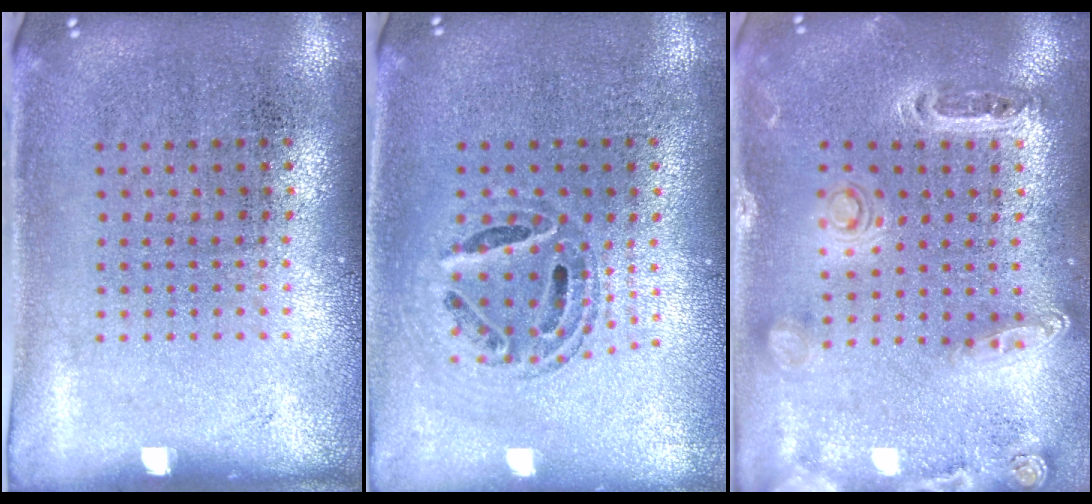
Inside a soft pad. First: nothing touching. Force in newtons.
{"total": 0.6, "press": 0.6, "slide": 0.2}
{"total": 1.3, "press": 1.3, "slide": 0.2}